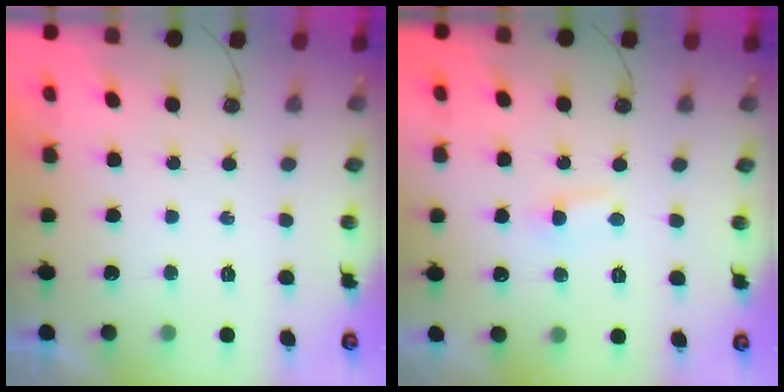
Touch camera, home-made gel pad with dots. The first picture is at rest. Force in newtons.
{"total": 2.8, "press": 2.7, "slide": 0.6}